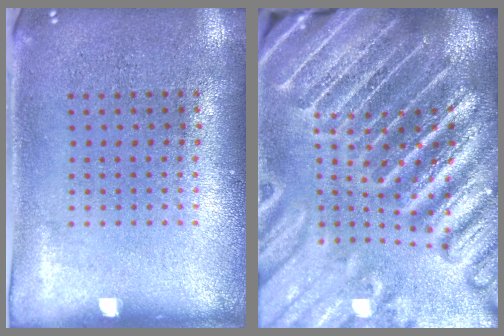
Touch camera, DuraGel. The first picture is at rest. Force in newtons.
{"total": 5.7, "press": 4.9, "slide": 2.9}